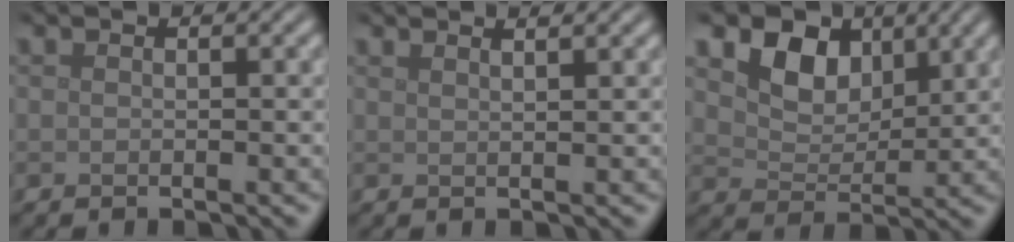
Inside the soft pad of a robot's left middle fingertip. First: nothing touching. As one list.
[{"total": 2.7, "force": [2.0, 1.1, 1.5], "torque": [0.005, 0.011, -0.003]}, {"total": 5.2, "force": [2.7, 3.4, 2.8], "torque": [-0.059, -0.007, 0.041]}]